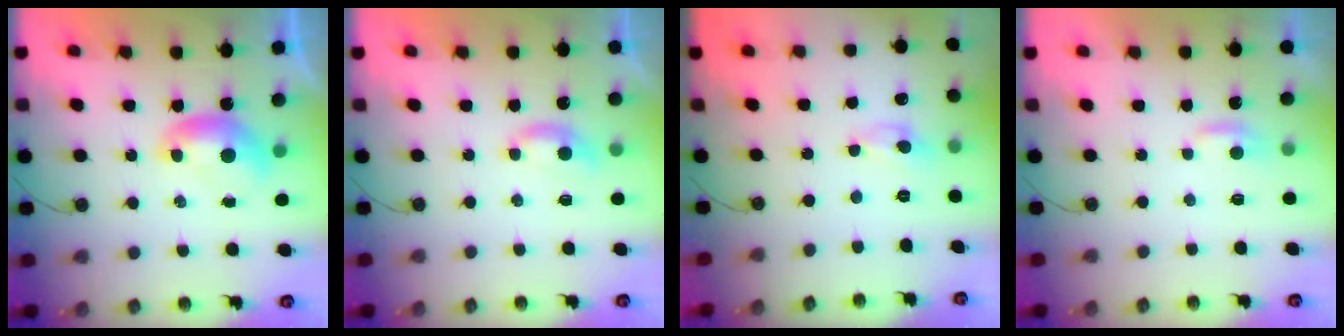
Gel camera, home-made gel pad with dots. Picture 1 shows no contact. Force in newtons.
{"total": 1.9, "press": 1.9, "slide": 0.5}
{"total": 0.5, "press": 0.5, "slide": 0.3}
{"total": 2.2, "press": 2.2, "slide": 0.3}